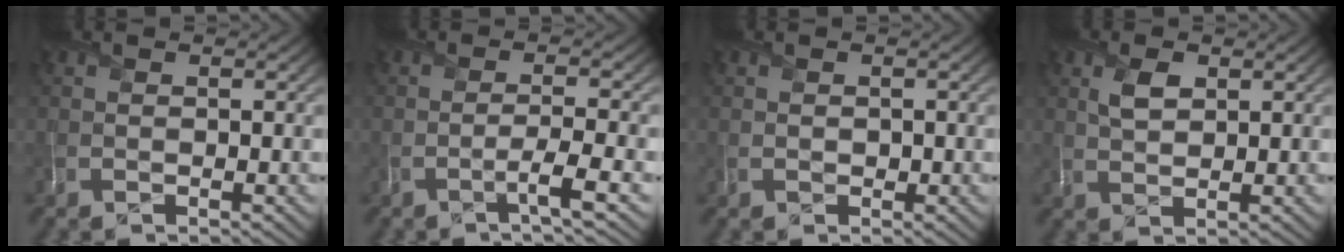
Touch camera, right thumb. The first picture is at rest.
{"total": 3.0, "force": [-1.4, 0.0, 2.7], "torque": [-0.042, 0.013, -0.040]}
{"total": 1.1, "force": [0.0, 0.9, 0.6], "torque": [-0.008, -0.002, 0.003]}
{"total": 2.7, "force": [1.7, 1.3, 1.8], "torque": [-0.041, 0.005, 0.033]}